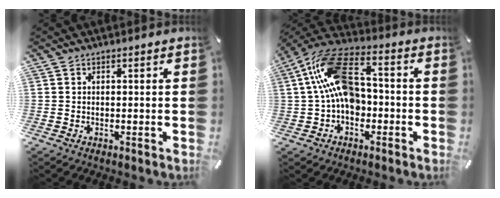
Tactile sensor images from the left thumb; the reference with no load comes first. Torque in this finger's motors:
{"motor_torque": [1.14, 2.88, 1.18, 0.77, 0.32]}